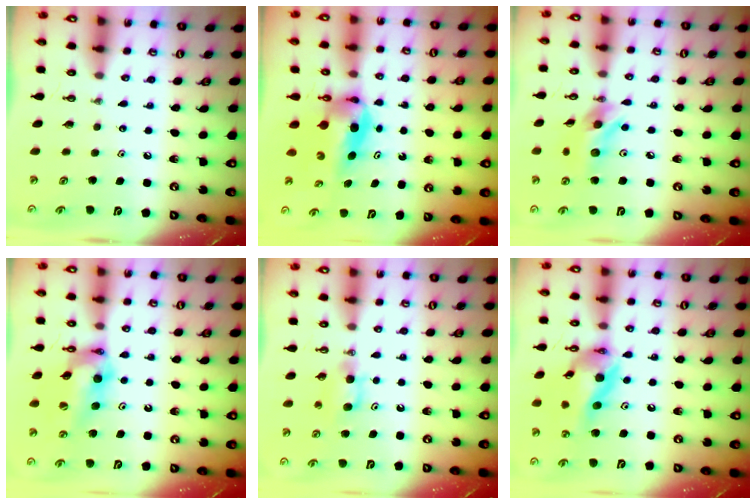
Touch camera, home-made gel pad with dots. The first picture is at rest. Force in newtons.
{"total": 8.1, "press": 7.3, "slide": 3.4}
{"total": 12.3, "press": 12.3, "slide": 0.7}
{"total": 12.5, "press": 12.4, "slide": 1.6}
{"total": 5.2, "press": 5.2, "slide": 0.2}
{"total": 16.7, "press": 16.5, "slide": 2.6}